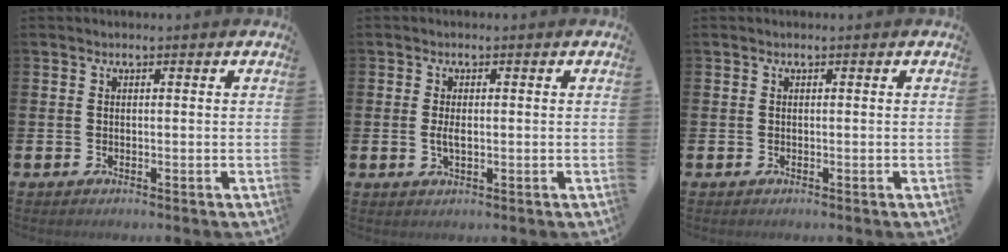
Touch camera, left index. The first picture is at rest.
{"total": 2.0, "force": [0.0, 0.9, 1.8], "torque": [-0.027, -0.002, -0.004]}
{"total": 0.0}